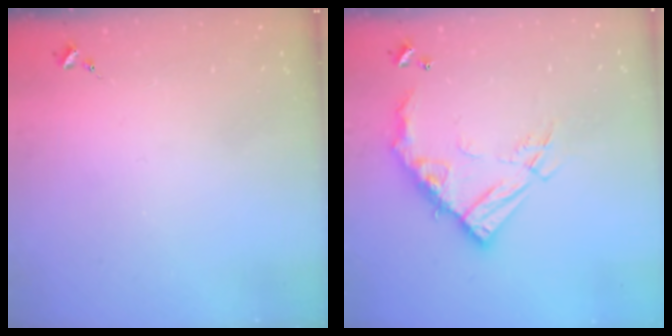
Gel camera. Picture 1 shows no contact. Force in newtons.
{"total": 17.2, "press": 17.1, "slide": 1.7}